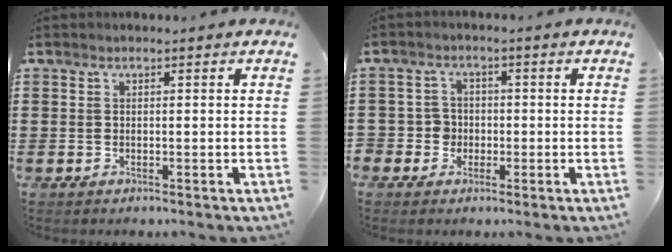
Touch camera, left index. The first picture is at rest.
{"total": 3.1, "force": [-1.1, 2.9, 0.5], "torque": [-0.031, 0.001, -0.030]}